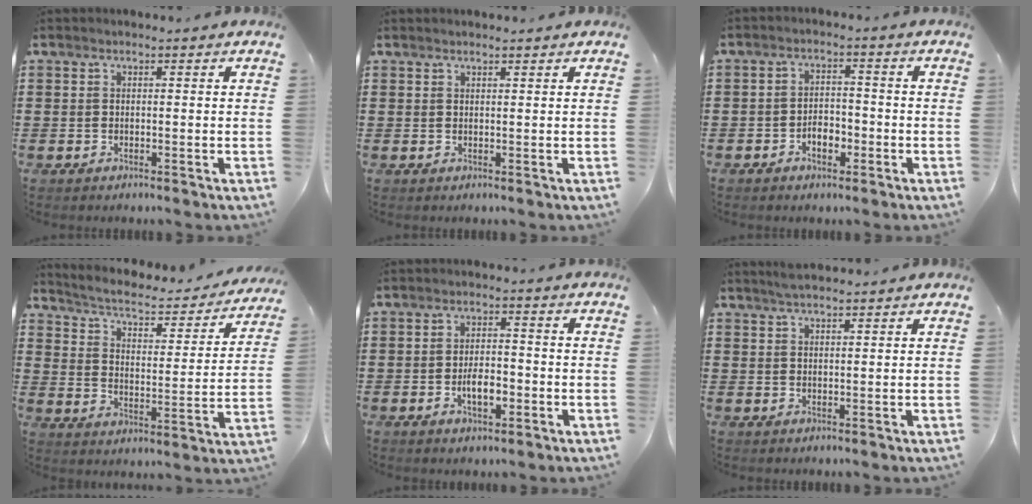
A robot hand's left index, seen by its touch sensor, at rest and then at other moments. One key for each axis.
{"total": 0.9, "fx": 0.8, "fy": 0.0, "fz": 0.3, "tx": -0.007, "ty": -0.001, "tz": 0.016}
{"total": 3.3, "fx": -1.6, "fy": 1.9, "fz": 2.2, "tx": -0.034, "ty": 0.000, "tz": -0.033}
{"total": 3.5, "fx": 3.0, "fy": 0.7, "fz": 1.7, "tx": -0.050, "ty": -0.027, "tz": 0.040}
{"total": 4.5, "fx": -1.3, "fy": 2.0, "fz": 3.8, "tx": -0.066, "ty": 0.006, "tz": -0.023}
{"total": 2.1, "fx": 1.9, "fy": 0.2, "fz": 0.8, "tx": -0.019, "ty": 0.002, "tz": 0.036}